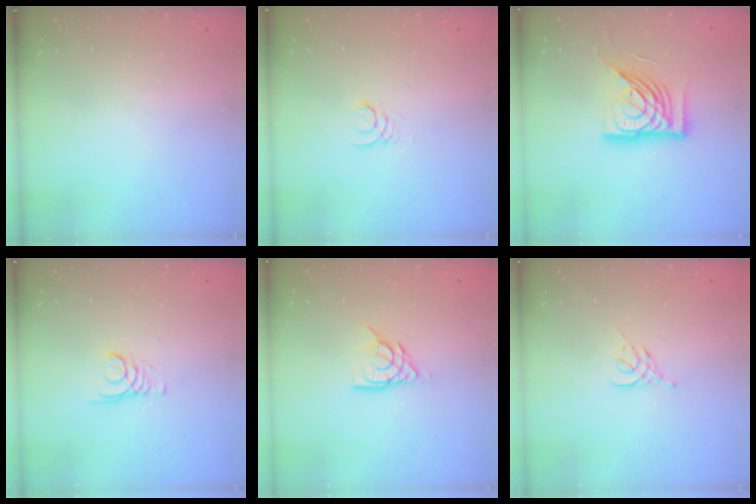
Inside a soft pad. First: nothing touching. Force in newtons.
{"total": 1.3, "press": 1.3, "slide": 0.1}
{"total": 16.5, "press": 16.3, "slide": 2.1}
{"total": 1.8, "press": 1.8, "slide": 0.2}
{"total": 10.2, "press": 10.1, "slide": 1.4}
{"total": 2.6, "press": 2.5, "slide": 0.7}